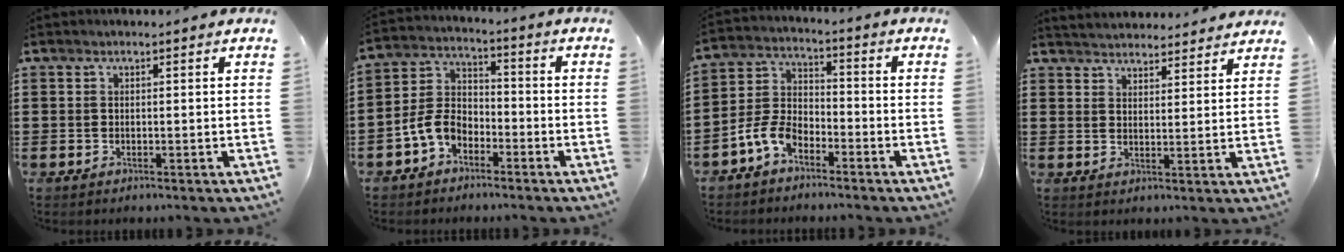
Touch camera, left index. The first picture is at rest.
{"total": 6.4, "force": [-3.7, 4.2, 3.2], "torque": [-0.094, 0.005, -0.081]}
{"total": 6.6, "force": [-4.6, 3.4, 3.3], "torque": [-0.094, 0.006, -0.094]}
{"total": 3.3, "force": [3.3, 0.2, -0.1], "torque": [-0.009, -0.012, 0.060]}